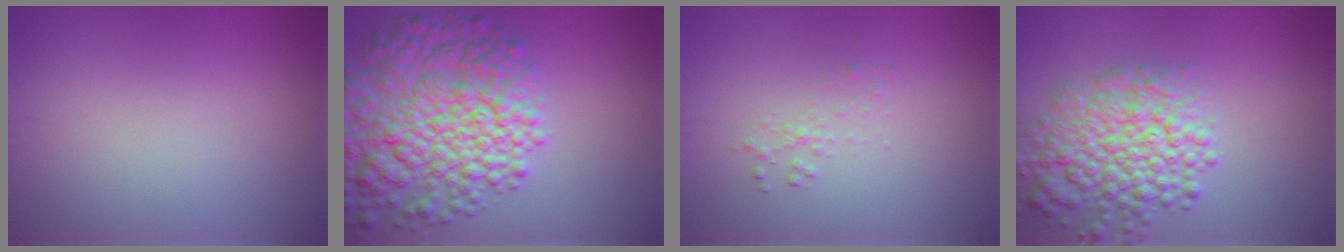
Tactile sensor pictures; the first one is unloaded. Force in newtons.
{"total": 10.9, "press": 10.9, "slide": 0.4}
{"total": 0.9, "press": 0.9, "slide": 0.0}
{"total": 6.7, "press": 6.7, "slide": 0.3}